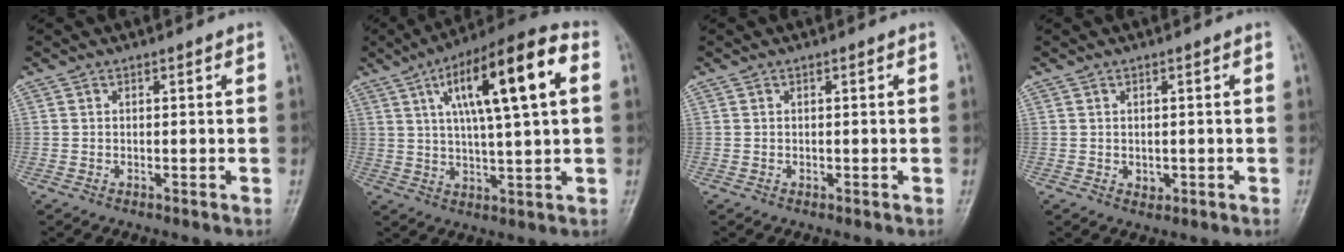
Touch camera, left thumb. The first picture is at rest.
{"total": 18.6, "force": [5.5, 4.6, 17.2], "torque": [-0.275, 0.017, 0.083]}
{"total": 0.7, "force": [0.0, 0.3, 0.6], "torque": [-0.012, 0.005, 0.000]}
{"total": 2.1, "force": [-0.3, 1.5, 1.4], "torque": [-0.014, 0.005, 0.000]}